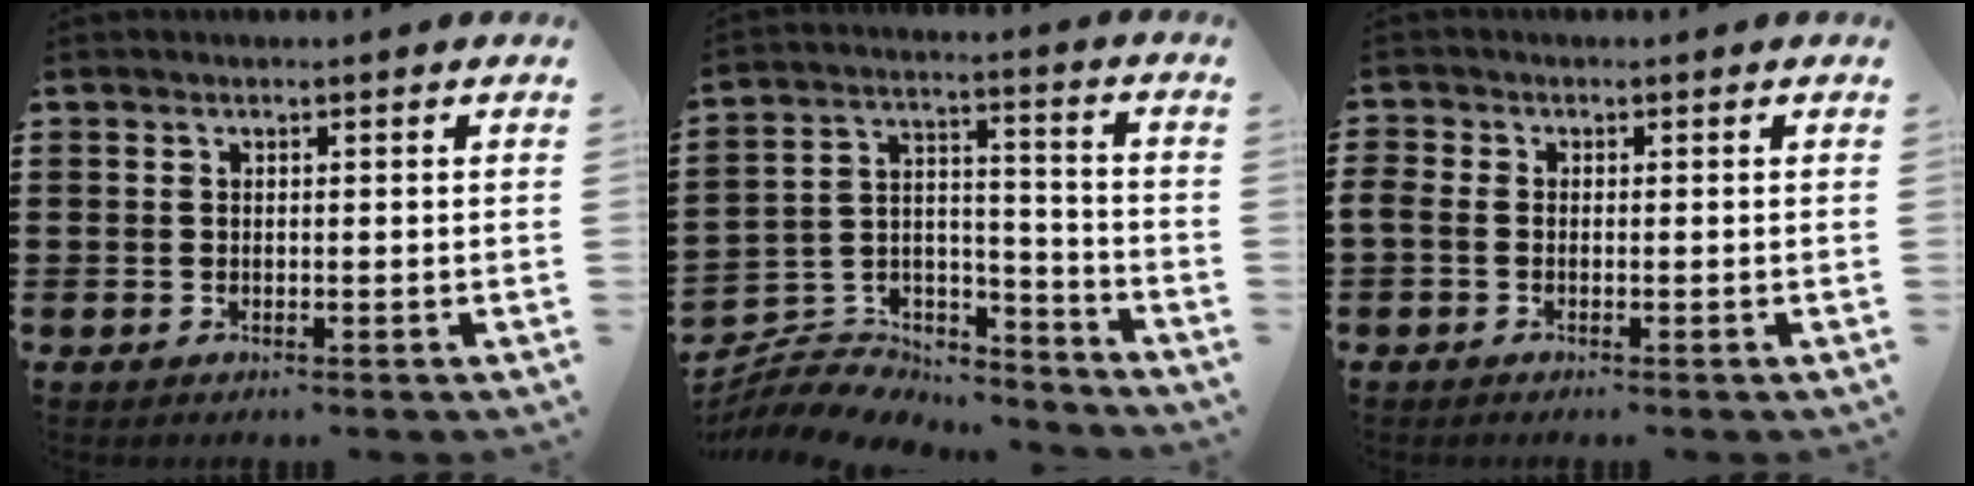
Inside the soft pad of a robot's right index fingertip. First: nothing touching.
{"total": 6.8, "force": [-6.3, 2.4, 1.1], "torque": [-0.034, 0.006, -0.129]}
{"total": 1.1, "force": [-0.6, 0.5, 0.7], "torque": [-0.022, -0.004, -0.013]}